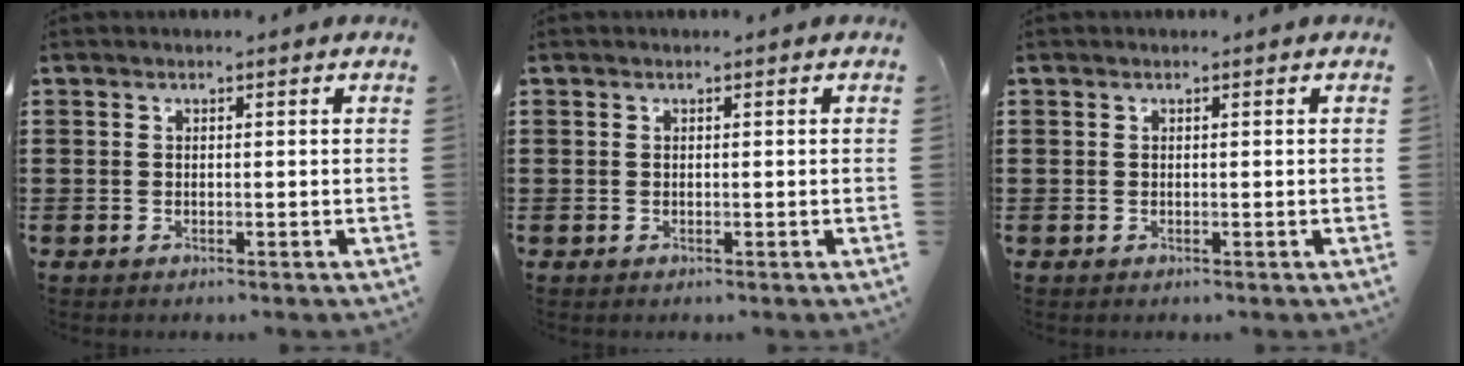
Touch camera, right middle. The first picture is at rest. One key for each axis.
{"total": 0.0}
{"total": 0.0}